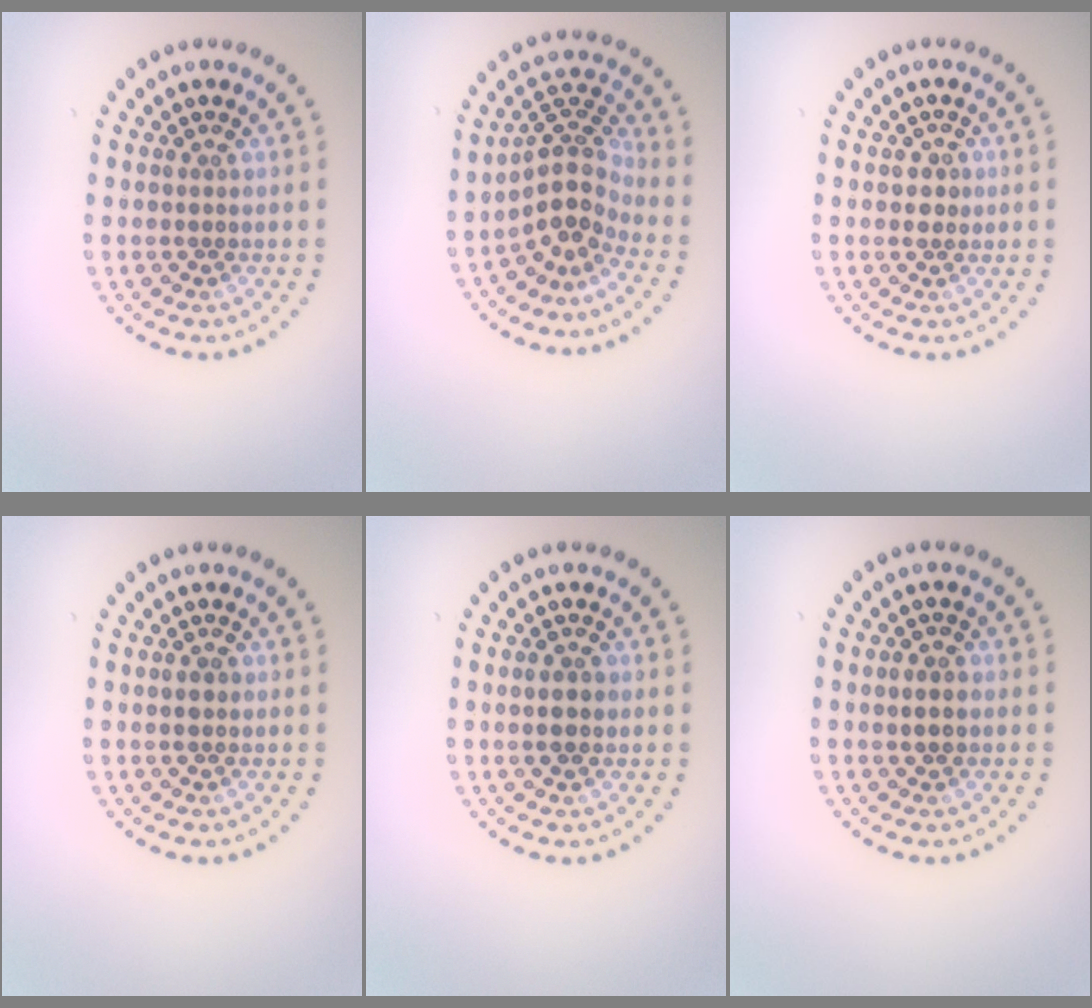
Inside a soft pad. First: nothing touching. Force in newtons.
{"total": 4.0, "press": 2.9, "slide": 2.8}
{"total": 1.3, "press": 1.3, "slide": 0.1}
{"total": 1.4, "press": 1.4, "slide": 0.1}
{"total": 1.7, "press": 1.7, "slide": 0.2}
{"total": 1.4, "press": 1.4, "slide": 0.3}